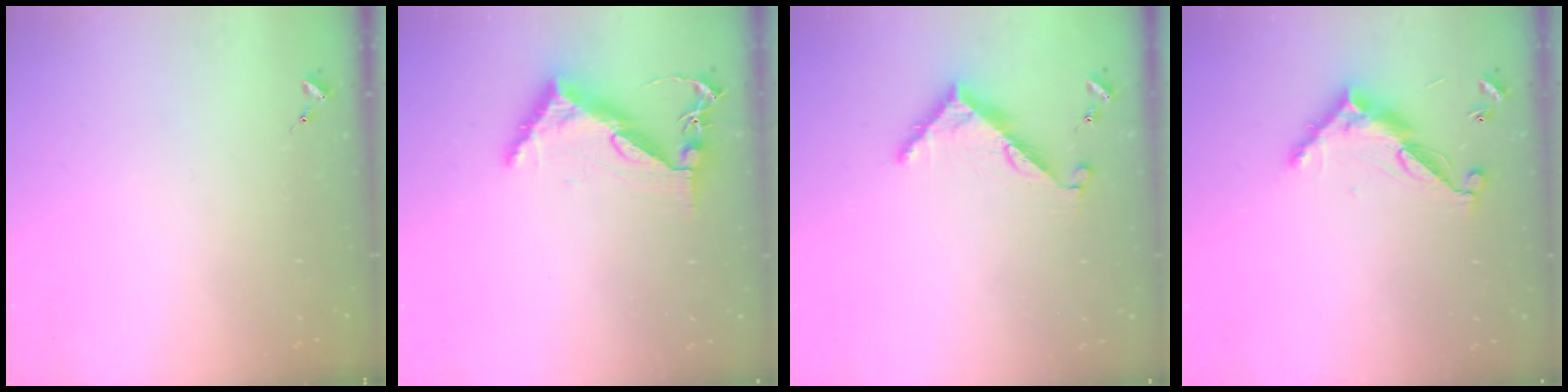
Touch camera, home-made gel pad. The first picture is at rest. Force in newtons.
{"total": 8.3, "press": 8.2, "slide": 1.2}
{"total": 7.8, "press": 7.8, "slide": 0.1}
{"total": 11.5, "press": 11.5, "slide": 0.4}